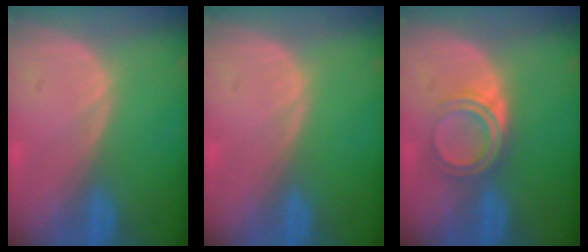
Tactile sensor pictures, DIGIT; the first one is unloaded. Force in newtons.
{"total": 0.0}
{"total": 5.0, "press": 4.2, "slide": 2.6}